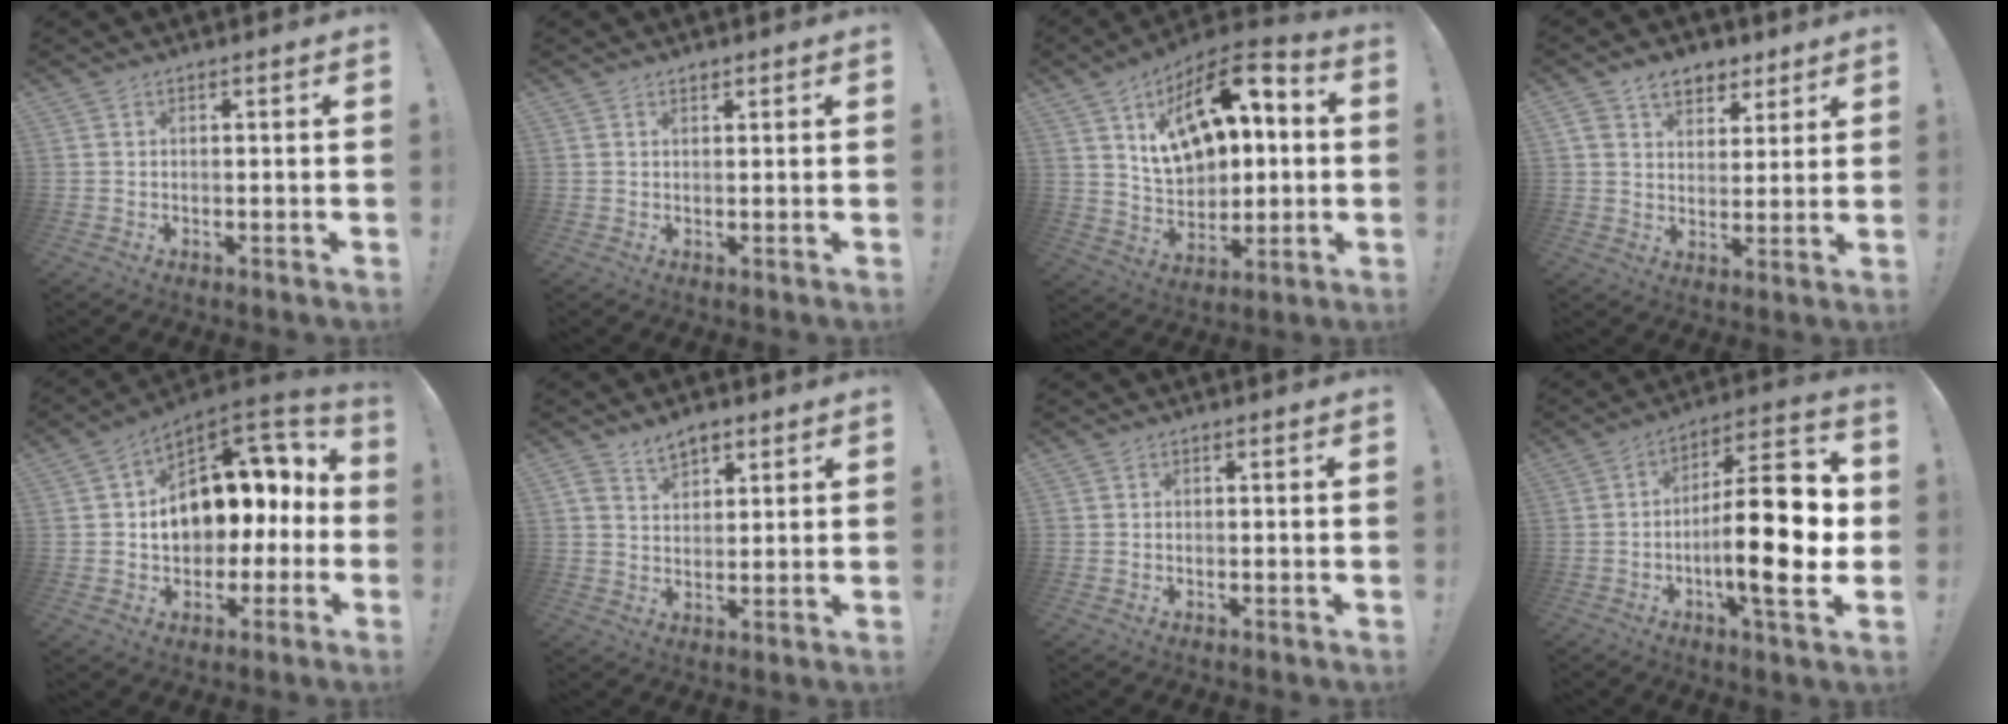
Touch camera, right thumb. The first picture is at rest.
{"total": 0.7, "force": [0.6, 0.4, 0.1], "torque": [0.003, -0.003, 0.011]}
{"total": 18.4, "force": [7.0, 11.3, 12.8], "torque": [-0.183, -0.032, 0.125]}
{"total": 8.8, "force": [5.2, 6.3, 3.5], "torque": [-0.046, -0.026, 0.098]}
{"total": 15.5, "force": [3.0, 11.0, 10.5], "torque": [-0.136, -0.015, 0.066]}
{"total": 6.0, "force": [3.9, 3.7, 2.6], "torque": [-0.042, -0.014, 0.073]}
{"total": 1.2, "force": [-0.1, 1.2, 0.0], "torque": [-0.001, 0.004, -0.001]}
{"total": 21.6, "force": [-3.2, 6.5, 20.4], "torque": [-0.319, 0.023, -0.052]}